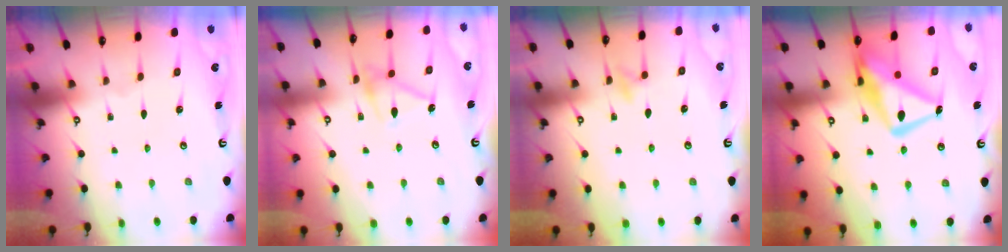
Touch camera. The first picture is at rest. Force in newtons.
{"total": 13.8, "press": 13.7, "slide": 0.6}
{"total": 5.6, "press": 5.6, "slide": 0.7}
{"total": 15.6, "press": 15.5, "slide": 1.5}